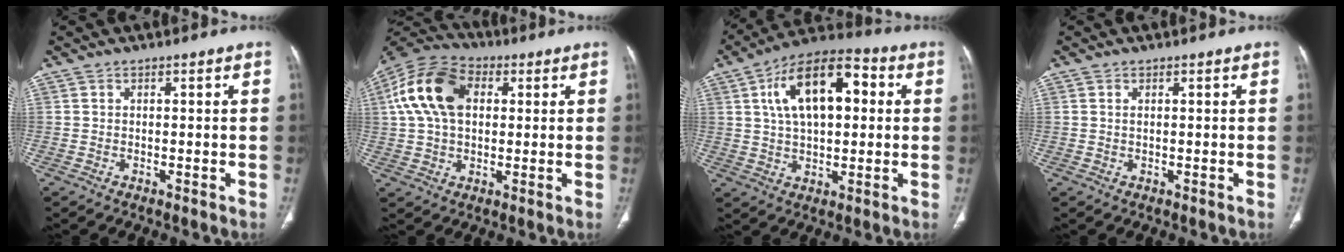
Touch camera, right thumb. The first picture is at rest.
{"total": 15.0, "force": [3.3, 9.8, 10.8], "torque": [-0.203, 0.023, 0.052]}
{"total": 16.8, "force": [4.0, 8.8, 13.8], "torque": [-0.212, 0.019, 0.060]}
{"total": 0.7, "force": [0.2, 0.3, 0.6], "torque": [-0.015, 0.002, 0.006]}